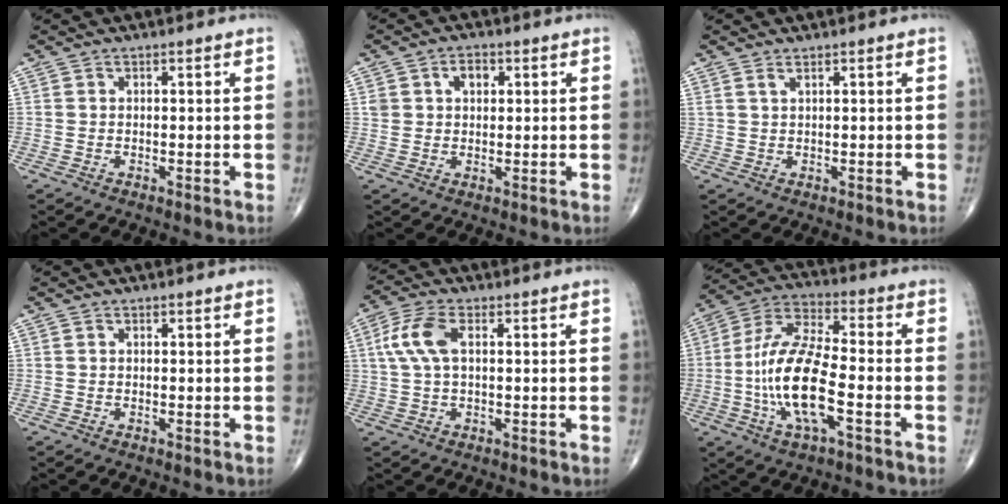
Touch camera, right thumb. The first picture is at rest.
{"total": 4.1, "force": [1.4, 3.0, 2.5], "torque": [-0.026, 0.001, 0.024]}
{"total": 1.0, "force": [0.7, 0.2, 0.7], "torque": [-0.016, 0.002, 0.018]}
{"total": 0.0}
{"total": 7.1, "force": [1.5, 3.3, 6.1], "torque": [-0.146, 0.017, 0.028]}
{"total": 16.0, "force": [-3.9, 5.3, 14.5], "torque": [-0.297, 0.028, -0.078]}